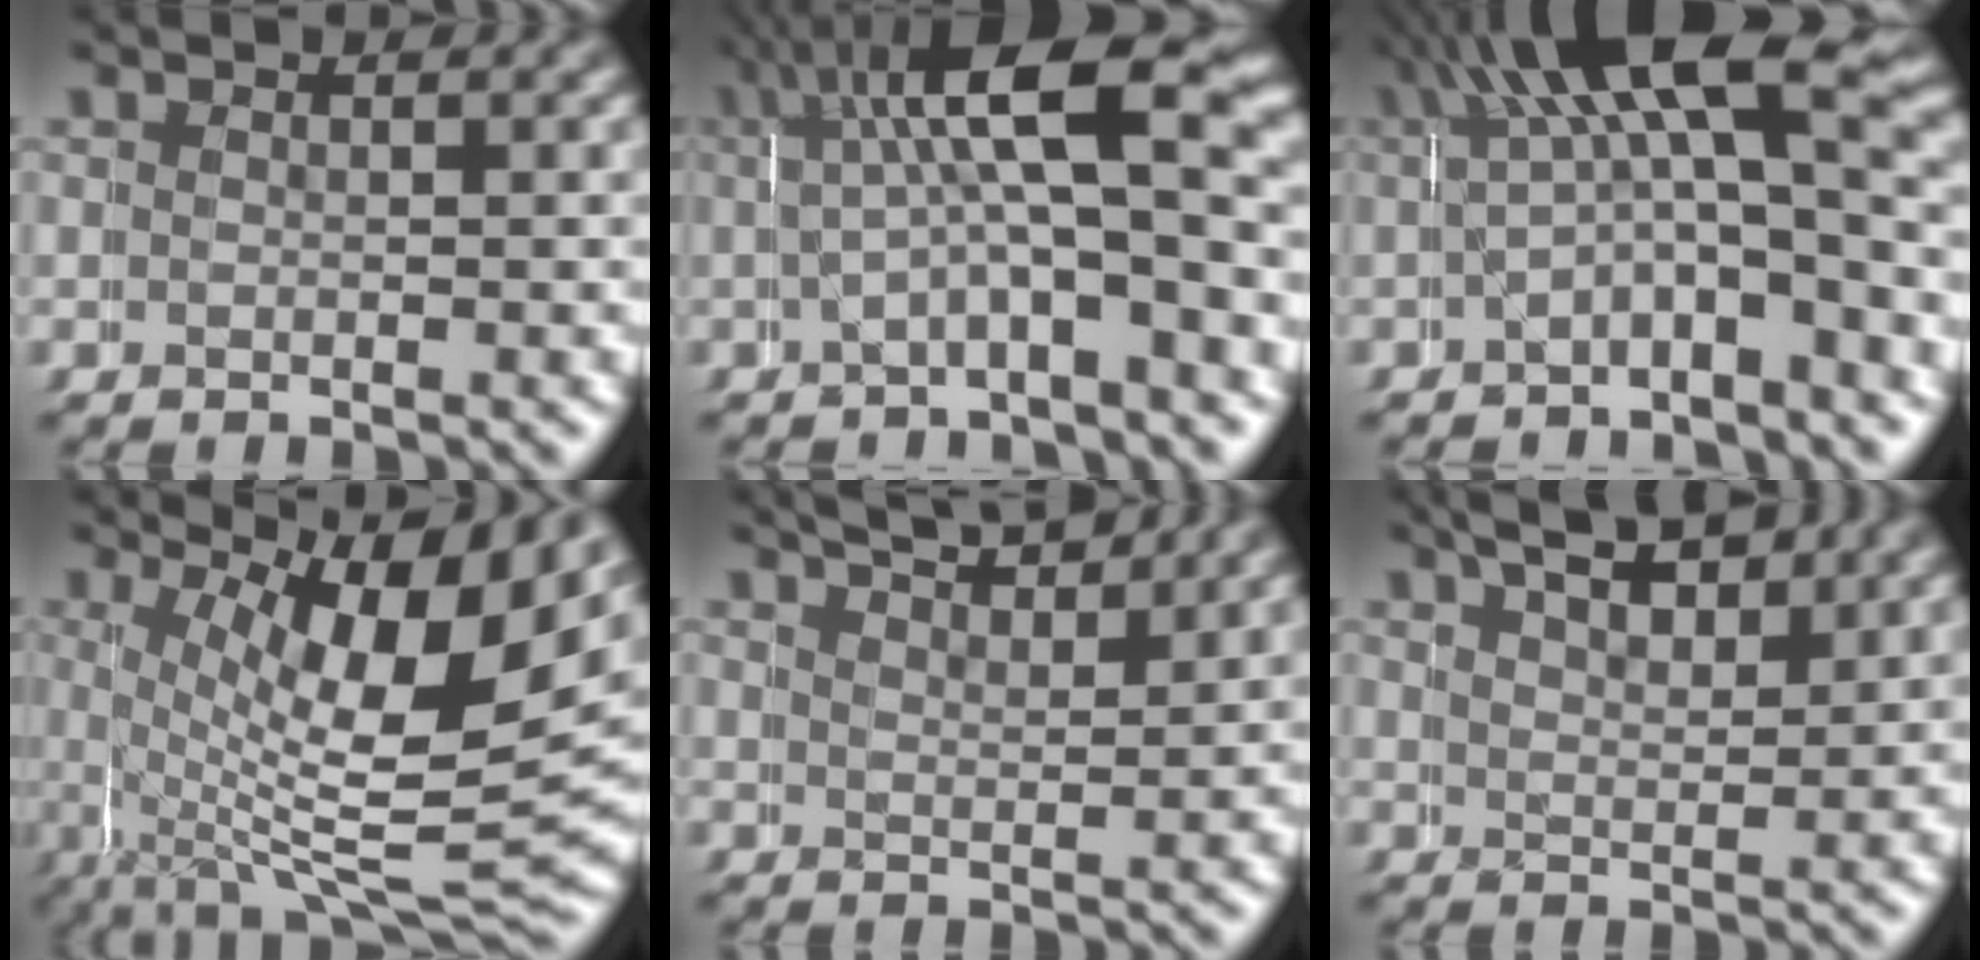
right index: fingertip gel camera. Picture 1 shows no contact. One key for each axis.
{"total": 10.5, "fx": 2.3, "fy": 4.3, "fz": 9.3, "tx": -0.142, "ty": 0.008, "tz": 0.033}
{"total": 8.6, "fx": 1.6, "fy": 4.7, "fz": 7.0, "tx": -0.124, "ty": -0.003, "tz": 0.023}
{"total": 13.5, "fx": 3.3, "fy": 5.6, "fz": 11.8, "tx": -0.174, "ty": -0.008, "tz": 0.049}
{"total": 5.4, "fx": 4.9, "fy": 1.1, "fz": 2.0, "tx": -0.033, "ty": 0.005, "tz": 0.075}
{"total": 6.3, "fx": 4.4, "fy": 3.1, "fz": 3.4, "tx": -0.054, "ty": 0.005, "tz": 0.061}